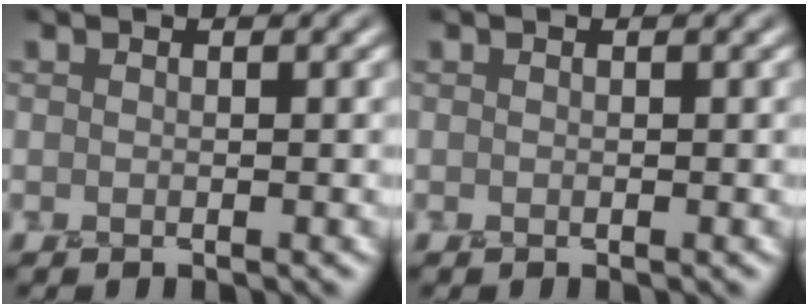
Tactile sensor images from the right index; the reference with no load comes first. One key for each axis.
{"total": 0.0}